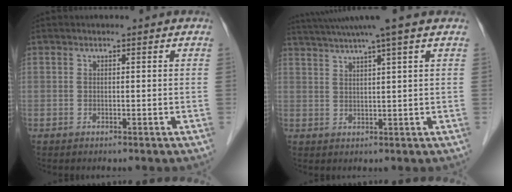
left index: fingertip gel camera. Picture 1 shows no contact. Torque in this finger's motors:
{"motor_torque": [1.04, -1.10, 0.56, 0.16]}